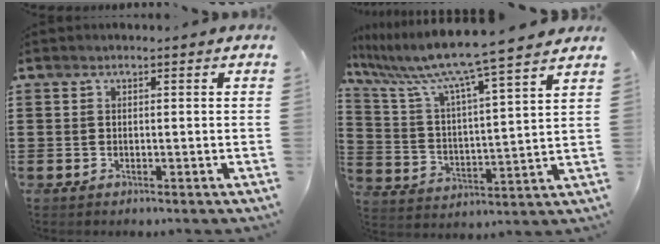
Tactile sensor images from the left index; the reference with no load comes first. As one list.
[{"total": 9.3, "force": [8.0, -0.8, 4.8], "torque": [-0.126, -0.054, 0.127]}]